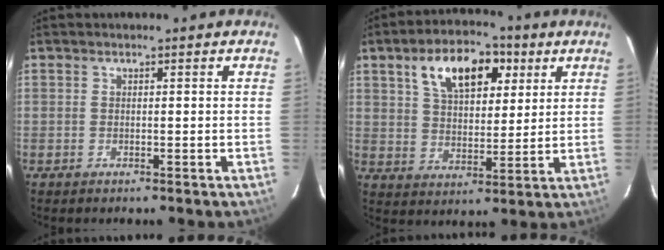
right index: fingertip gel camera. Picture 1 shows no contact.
{"total": 13.2, "force": [6.4, 7.0, 9.2], "torque": [-0.155, 0.028, 0.107]}